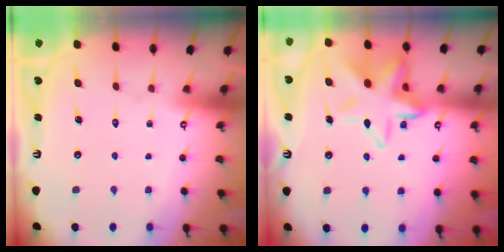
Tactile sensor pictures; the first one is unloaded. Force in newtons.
{"total": 14.4, "press": 14.3, "slide": 1.3}